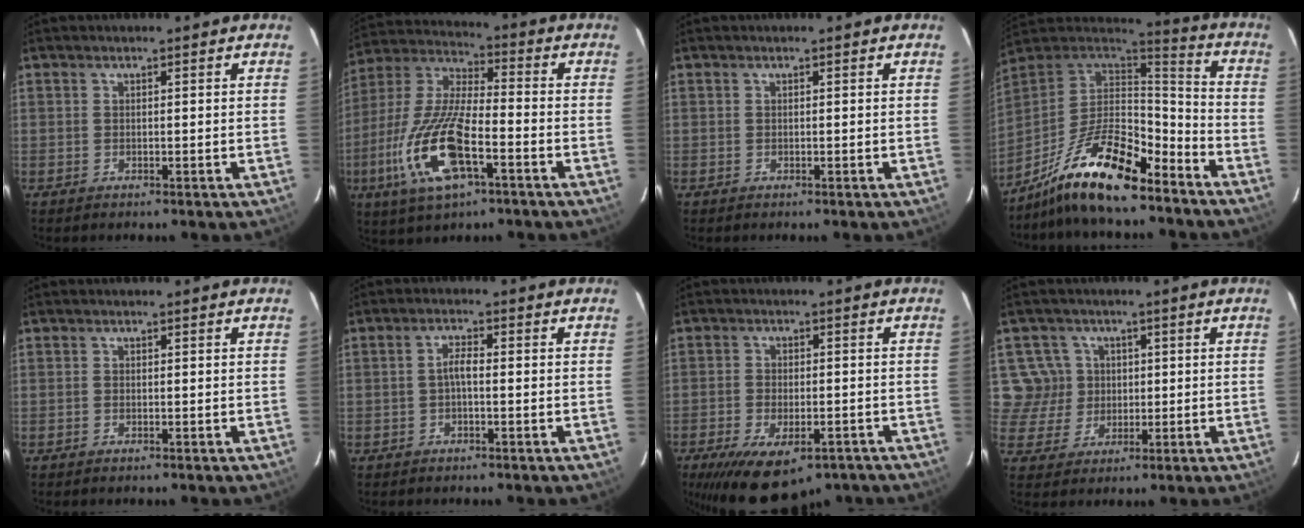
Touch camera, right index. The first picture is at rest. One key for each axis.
{"total": 18.1, "fx": -7.0, "fy": 6.0, "fz": 15.5, "tx": -0.337, "ty": -0.018, "tz": -0.137}
{"total": 0.0}
{"total": 18.2, "fx": -12.6, "fy": 5.5, "fz": 11.9, "tx": -0.242, "ty": -0.009, "tz": -0.229}
{"total": 0.0}
{"total": 2.2, "fx": -0.5, "fy": 0.5, "fz": 2.0, "tx": -0.041, "ty": 0.008, "tz": -0.011}
{"total": 16.2, "fx": -10.6, "fy": 7.3, "fz": 9.8, "tx": -0.205, "ty": -0.031, "tz": -0.152}
{"total": 6.0, "fx": 1.0, "fy": 5.9, "fz": 0.5, "tx": -0.015, "ty": 0.014, "tz": 0.020}